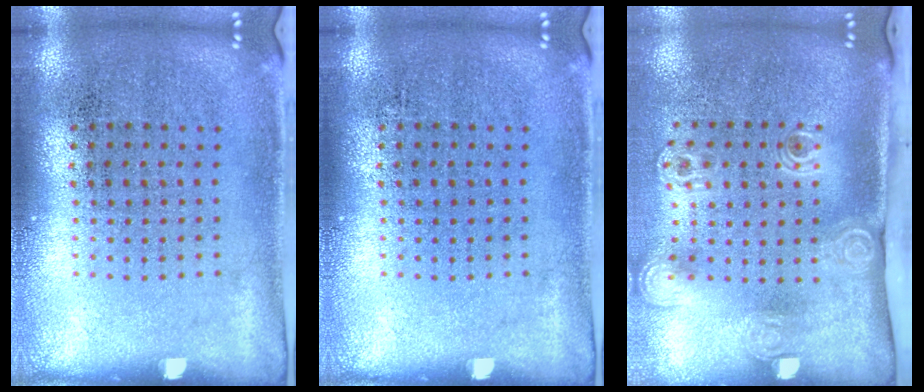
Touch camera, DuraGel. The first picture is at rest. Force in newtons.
{"total": 0.0}
{"total": 2.1, "press": 1.4, "slide": 1.6}